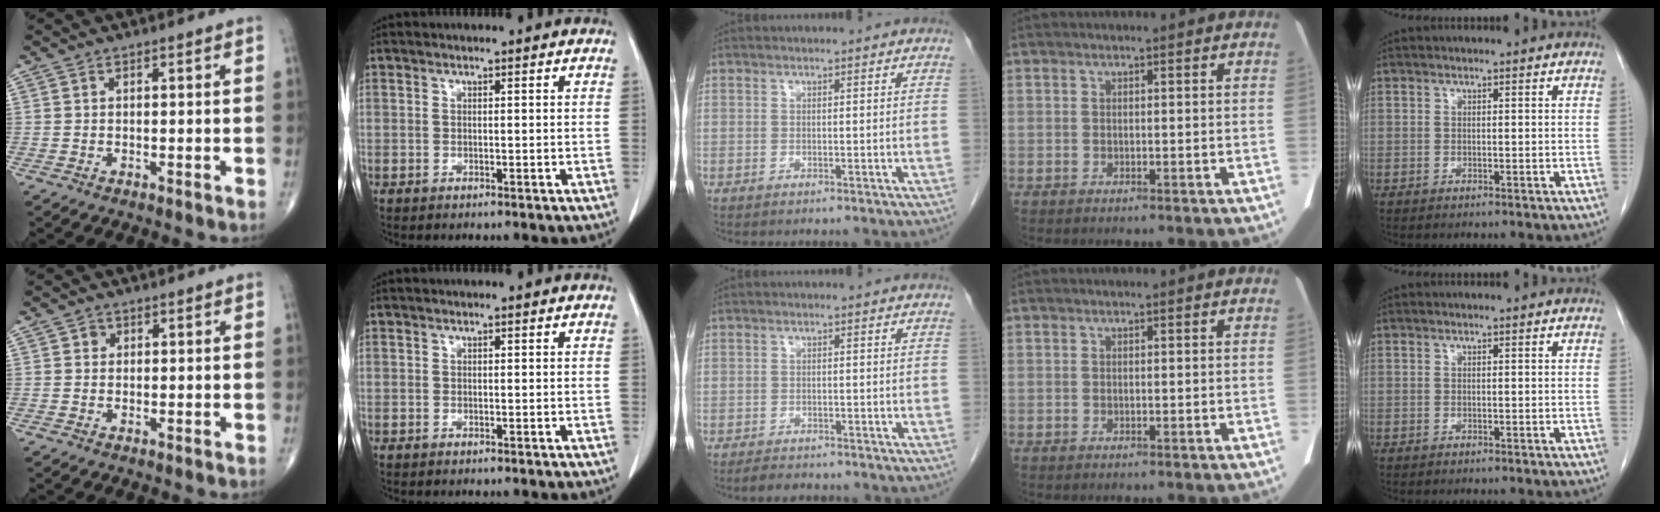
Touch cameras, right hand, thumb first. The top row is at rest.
{"thumb": {"total": 1.2, "force": [0.3, 1.1, 0.3], "torque": [0.003, 0.001, 0.001]}, "middle": {"total": 2.9, "force": [-2.6, 1.0, 0.8], "torque": [-0.020, -0.005, -0.038]}}